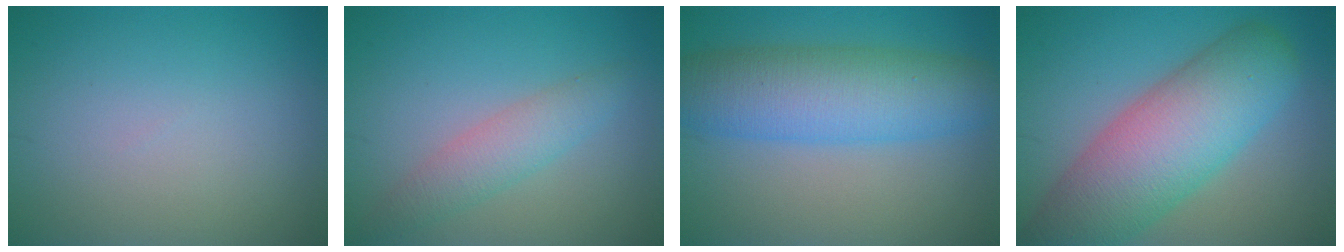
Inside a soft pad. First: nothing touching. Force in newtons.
{"total": 2.9, "press": 2.9, "slide": 0.1}
{"total": 8.2, "press": 8.2, "slide": 0.2}
{"total": 10.3, "press": 10.3, "slide": 0.5}